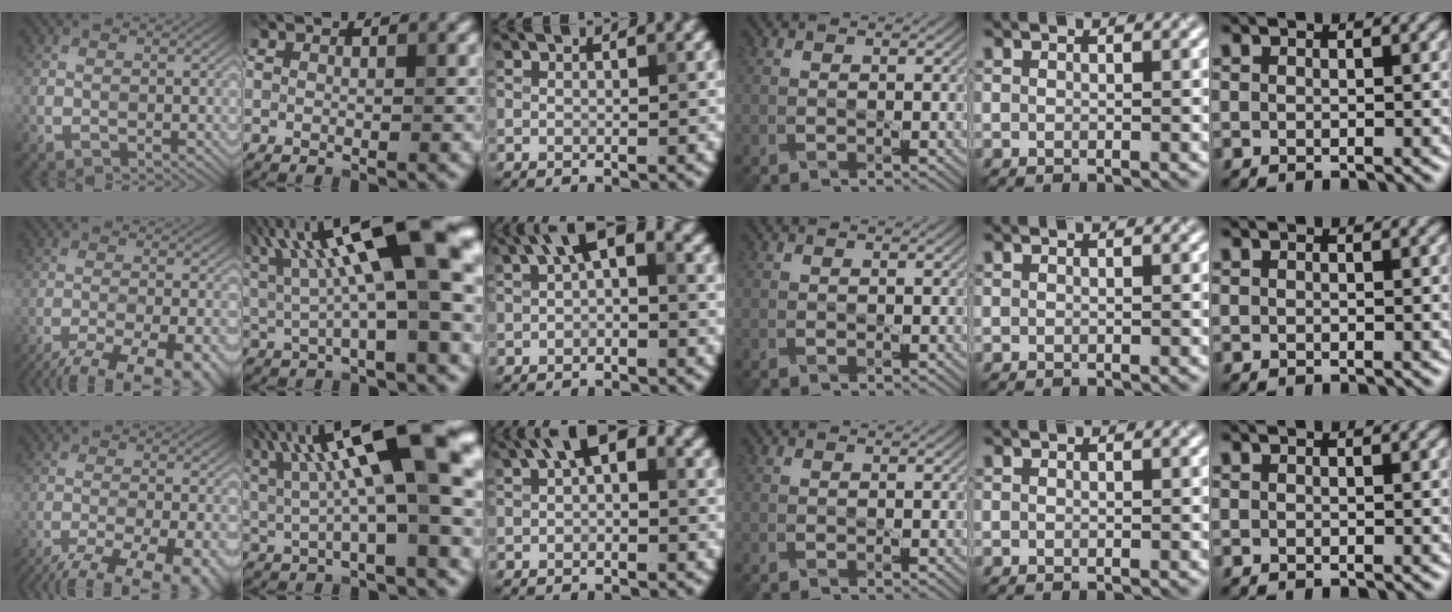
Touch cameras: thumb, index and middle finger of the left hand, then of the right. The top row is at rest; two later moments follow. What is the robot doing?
{"motion": "shake", "object": "handbell"}